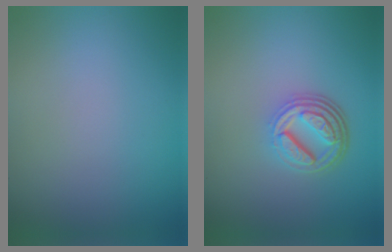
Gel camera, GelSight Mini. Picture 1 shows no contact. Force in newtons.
{"total": 4.9, "press": 3.6, "slide": 3.4}